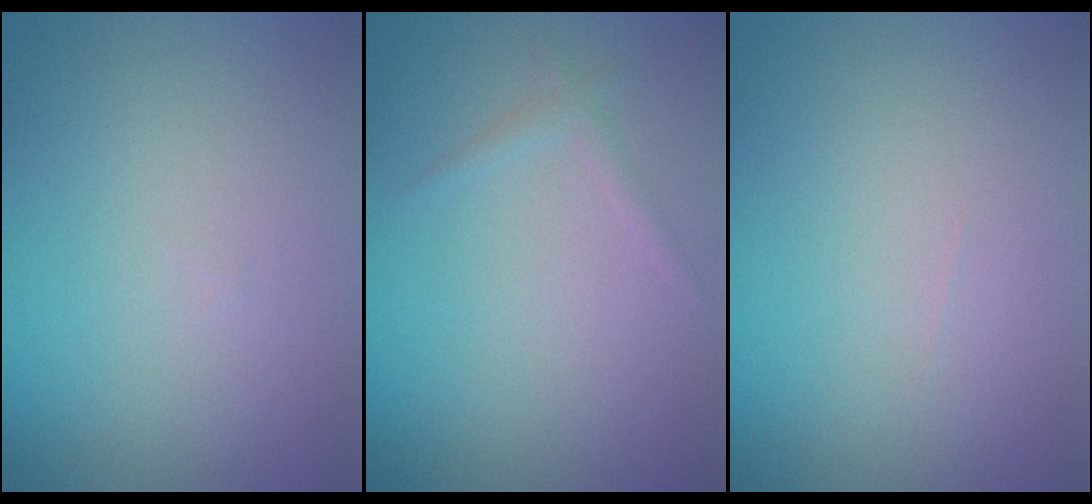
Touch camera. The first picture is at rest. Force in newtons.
{"total": 0.9, "press": 0.9, "slide": 0.1}
{"total": 0.0}